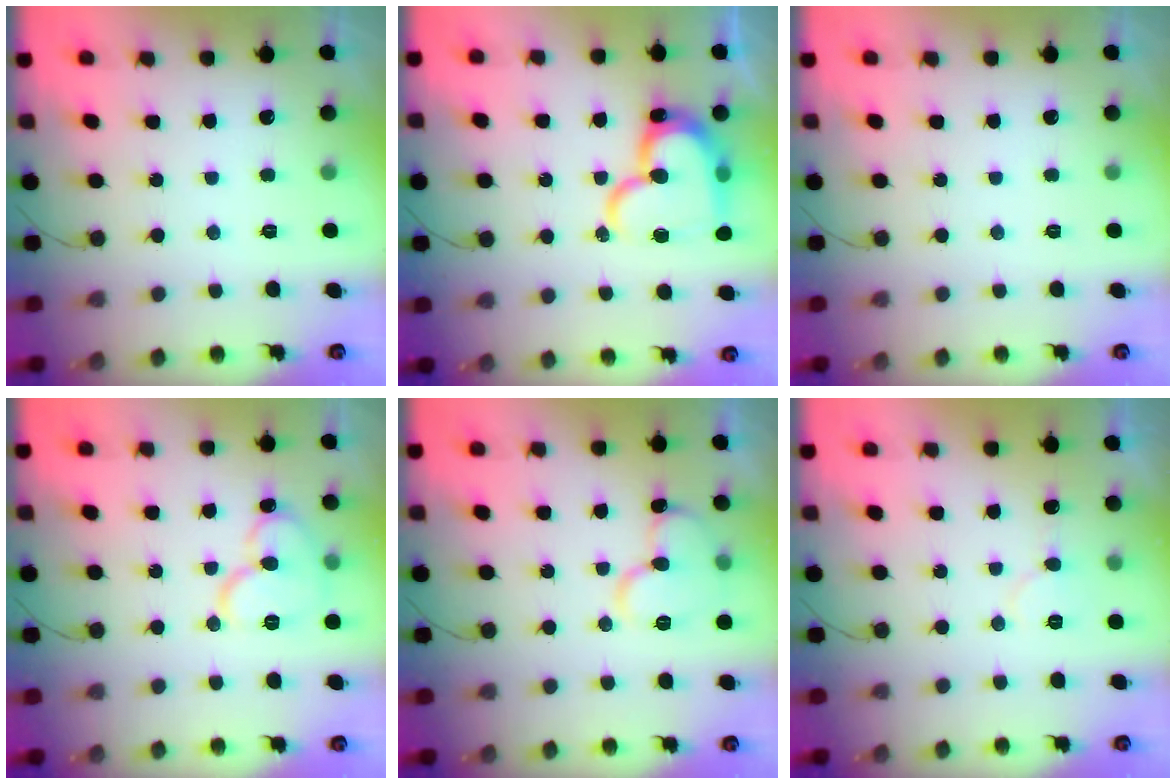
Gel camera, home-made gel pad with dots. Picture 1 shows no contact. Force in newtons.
{"total": 18.9, "press": 18.8, "slide": 1.6}
{"total": 0.0}
{"total": 11.7, "press": 11.6, "slide": 1.5}
{"total": 10.3, "press": 10.2, "slide": 1.3}
{"total": 6.1, "press": 6.1, "slide": 0.6}